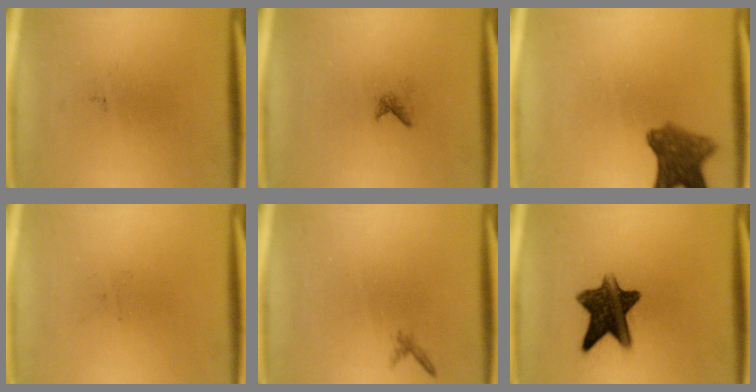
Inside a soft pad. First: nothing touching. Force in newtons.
{"total": 0.6}
{"total": 6.7}
{"total": 0.0}
{"total": 0.6}
{"total": 11.0}